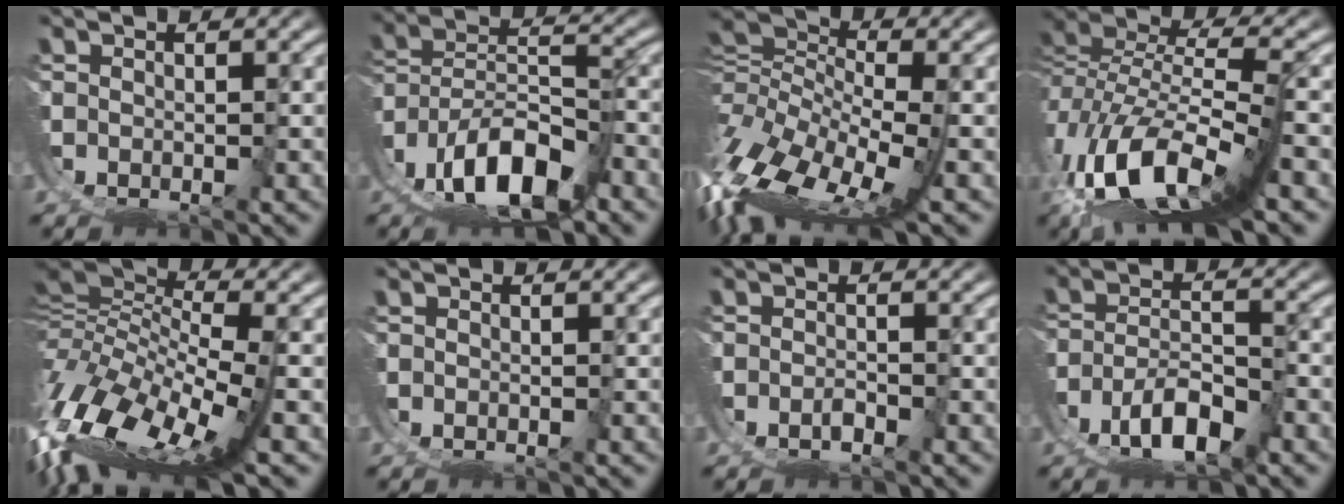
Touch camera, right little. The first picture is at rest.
{"total": 8.7, "force": [0.1, 5.7, 6.5], "torque": [-0.118, -0.019, 0.007]}
{"total": 11.5, "force": [0.2, 6.6, 9.4], "torque": [-0.194, -0.038, 0.024]}
{"total": 11.9, "force": [1.0, 6.2, 10.1], "torque": [-0.194, -0.019, 0.026]}
{"total": 14.0, "force": [0.3, 7.6, 11.7], "torque": [-0.229, -0.044, 0.029]}
{"total": 0.0}
{"total": 1.7, "force": [-0.9, 1.2, 0.8], "torque": [-0.013, -0.005, -0.012]}
{"total": 7.7, "force": [-2.3, 5.5, 4.9], "torque": [-0.096, -0.029, -0.027]}